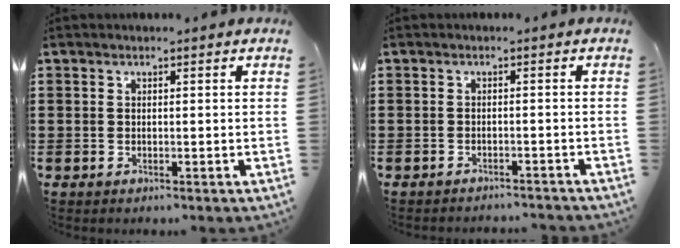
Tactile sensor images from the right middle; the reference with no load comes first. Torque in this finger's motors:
{"motor_torque": [0.36, -0.44, 0.03, 0.06]}